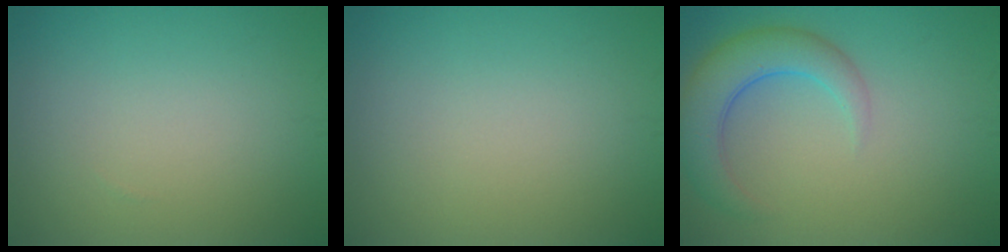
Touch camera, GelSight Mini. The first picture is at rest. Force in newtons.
{"total": 0.0}
{"total": 4.9, "press": 4.9, "slide": 0.3}